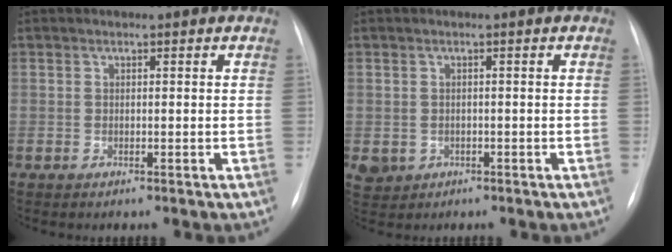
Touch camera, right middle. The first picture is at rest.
{"total": 3.2, "force": [-0.9, 2.9, 0.8], "torque": [-0.013, 0.003, -0.005]}